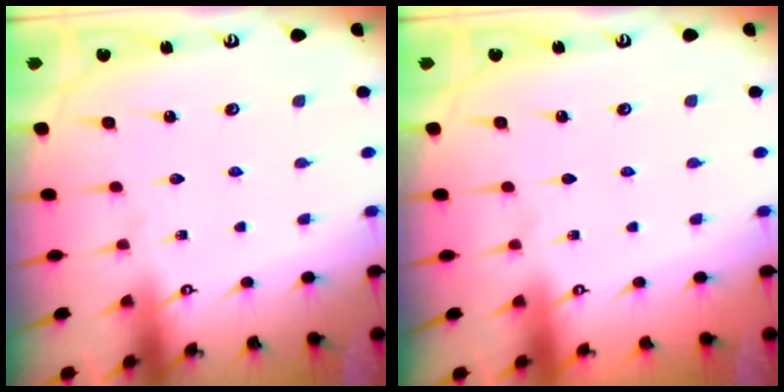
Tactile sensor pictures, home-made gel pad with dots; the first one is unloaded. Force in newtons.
{"total": 0.0}